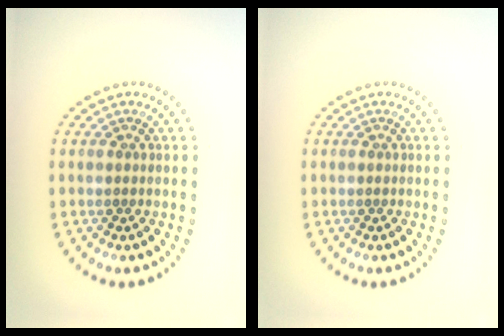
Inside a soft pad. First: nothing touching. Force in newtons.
{"total": 0.0}